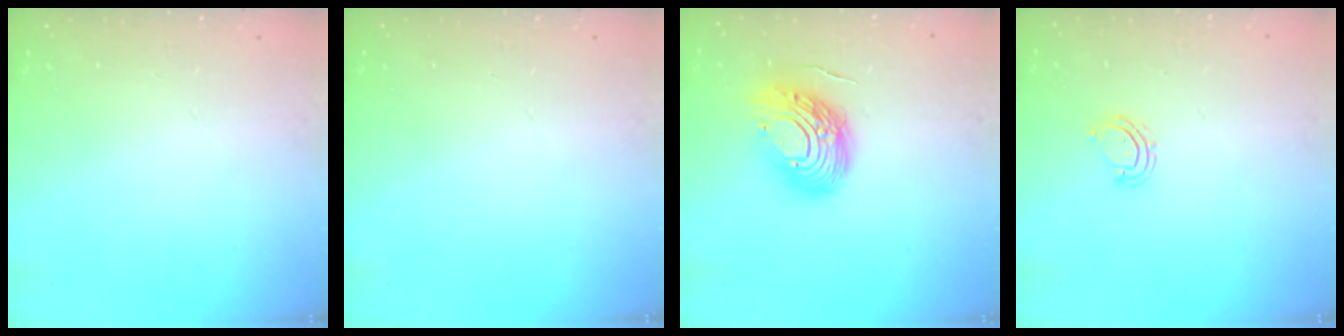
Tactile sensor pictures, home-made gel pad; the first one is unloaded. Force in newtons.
{"total": 0.0}
{"total": 14.4, "press": 14.2, "slide": 2.0}
{"total": 5.0, "press": 5.0, "slide": 0.3}